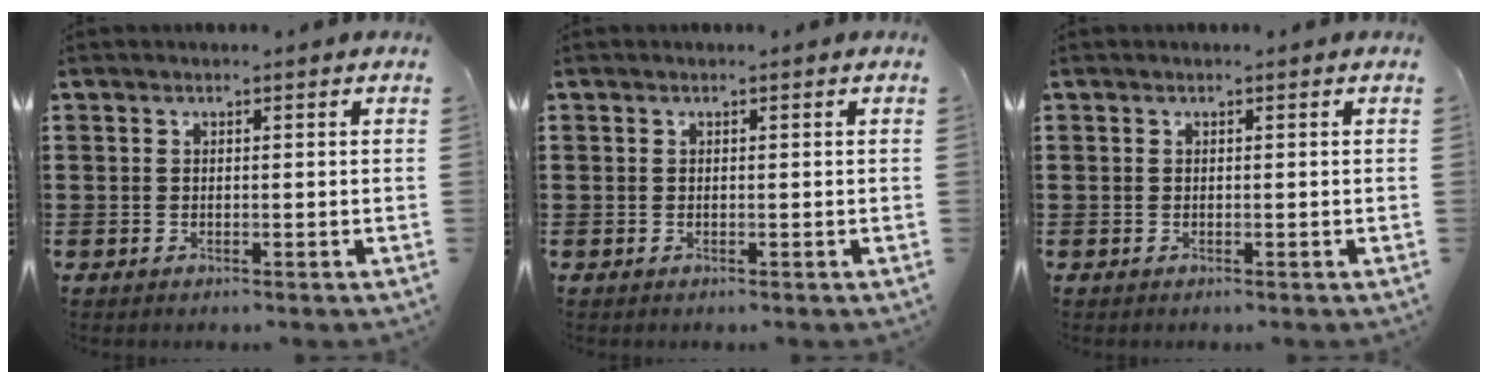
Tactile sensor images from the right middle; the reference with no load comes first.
{"total": 0.0}
{"total": 0.0}